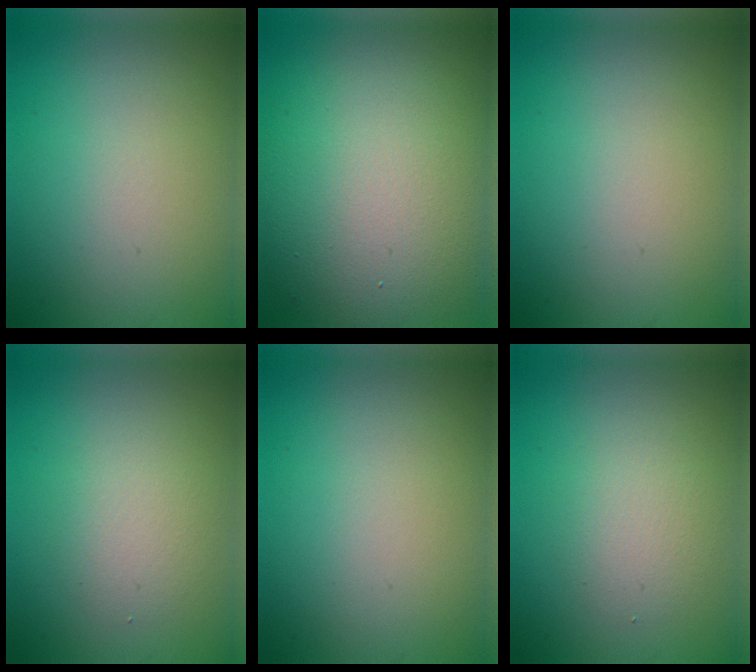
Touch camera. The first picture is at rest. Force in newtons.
{"total": 14.9, "press": 14.9, "slide": 1.1}
{"total": 0.0}
{"total": 2.4, "press": 2.4, "slide": 0.1}
{"total": 0.0}
{"total": 2.4, "press": 2.4, "slide": 0.2}